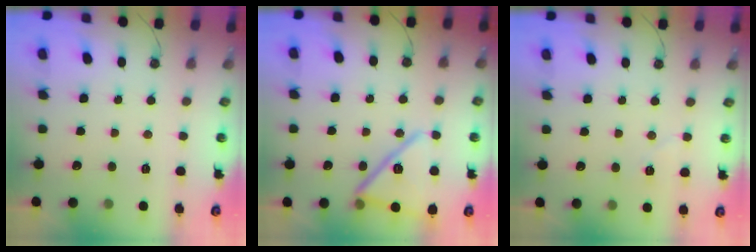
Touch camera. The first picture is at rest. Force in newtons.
{"total": 17.1, "press": 16.5, "slide": 4.5}
{"total": 4.9, "press": 4.6, "slide": 1.7}